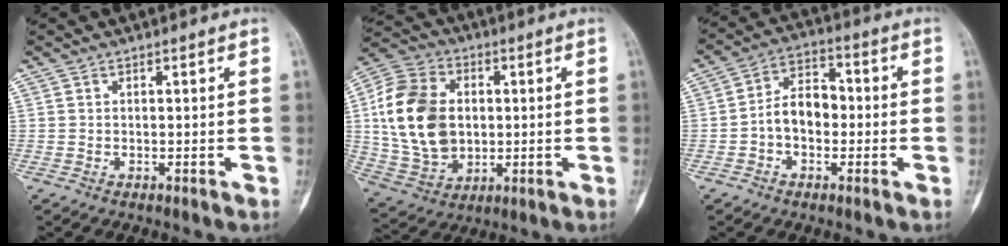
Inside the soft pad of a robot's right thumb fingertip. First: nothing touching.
{"total": 18.8, "force": [1.5, 13.5, 12.9], "torque": [-0.226, 0.007, 0.033]}
{"total": 8.6, "force": [-1.2, 5.8, 6.2], "torque": [-0.086, 0.033, -0.034]}